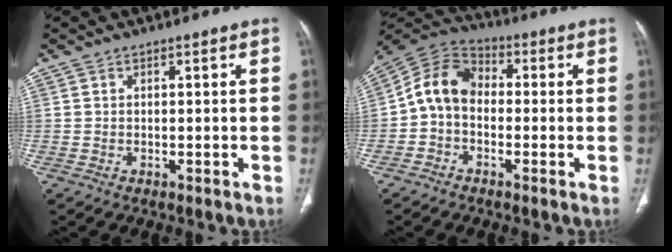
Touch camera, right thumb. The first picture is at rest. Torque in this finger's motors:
{"motor_torque": [0.88, 2.04, 0.99, -0.89, 0.08]}